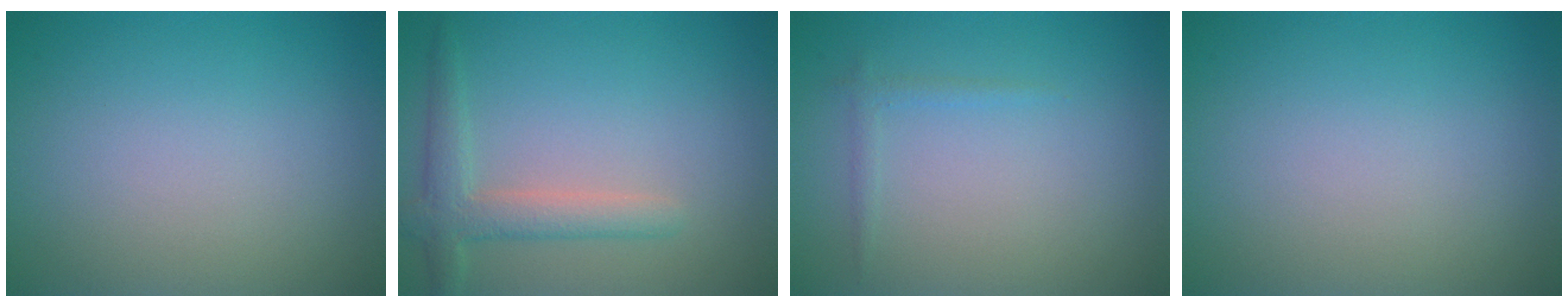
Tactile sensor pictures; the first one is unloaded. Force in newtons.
{"total": 3.0, "press": 3.0, "slide": 0.2}
{"total": 0.9, "press": 0.9, "slide": 0.1}
{"total": 0.0}